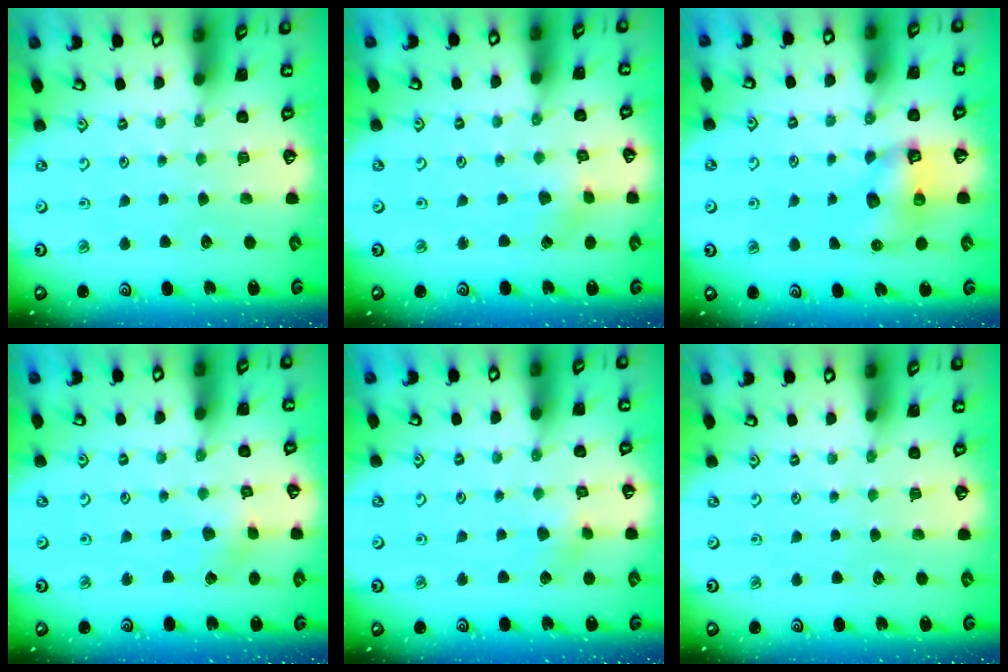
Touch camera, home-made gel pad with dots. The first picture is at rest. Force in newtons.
{"total": 2.5, "press": 2.5, "slide": 0.2}
{"total": 7.0, "press": 7.0, "slide": 0.1}
{"total": 1.7, "press": 1.7, "slide": 0.3}
{"total": 4.1, "press": 4.1, "slide": 0.4}
{"total": 0.0}